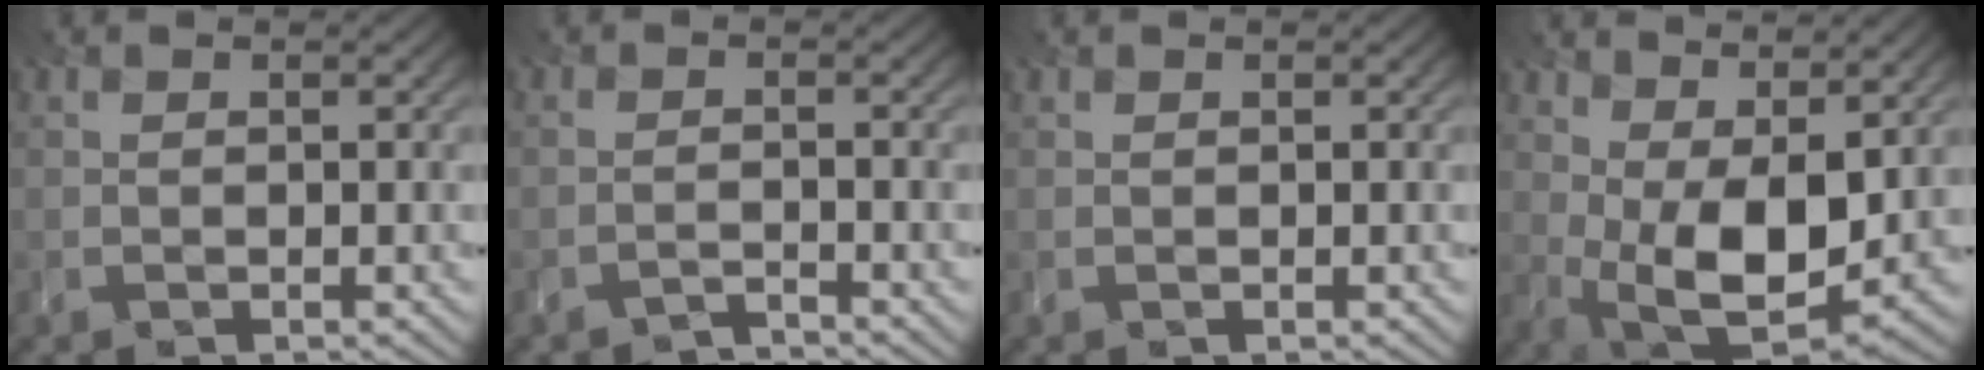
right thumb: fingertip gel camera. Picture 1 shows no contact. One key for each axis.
{"total": 1.5, "fx": -1.5, "fy": 0.0, "fz": 0.2, "tx": 0.002, "ty": -0.001, "tz": -0.036}
{"total": 0.0}
{"total": 11.5, "fx": 2.0, "fy": 5.8, "fz": 9.8, "tx": -0.192, "ty": -0.014, "tz": 0.042}